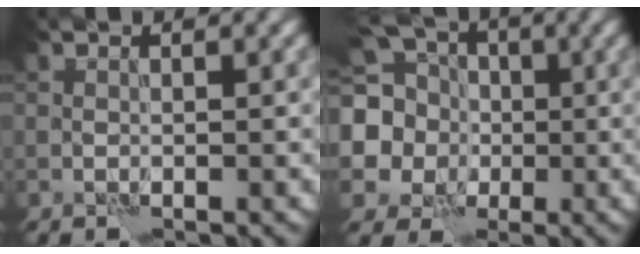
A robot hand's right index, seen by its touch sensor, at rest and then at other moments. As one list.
[{"total": 10.2, "force": [0.4, 9.4, 4.0], "torque": [-0.122, 0.005, -0.025]}]